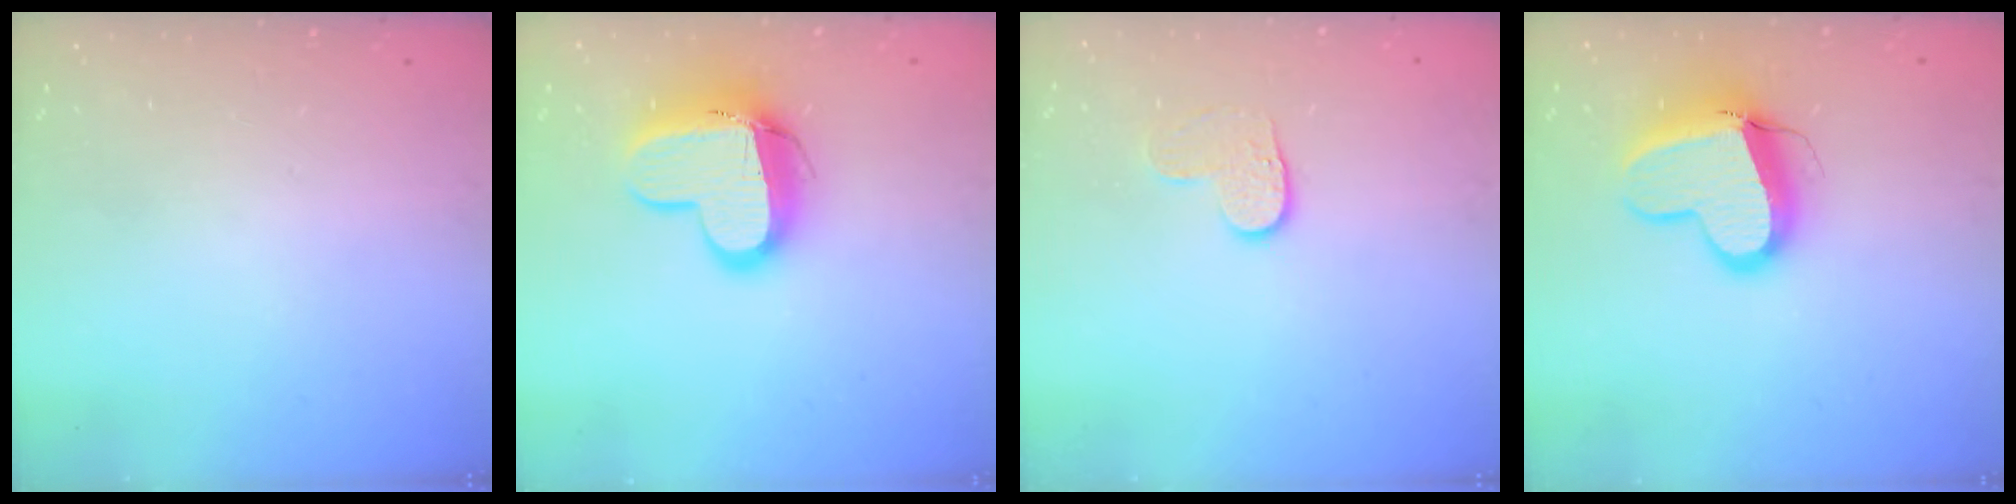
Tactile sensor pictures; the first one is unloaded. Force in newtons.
{"total": 14.1, "press": 14.1, "slide": 1.1}
{"total": 4.0, "press": 4.0, "slide": 0.4}
{"total": 15.6, "press": 15.5, "slide": 1.5}